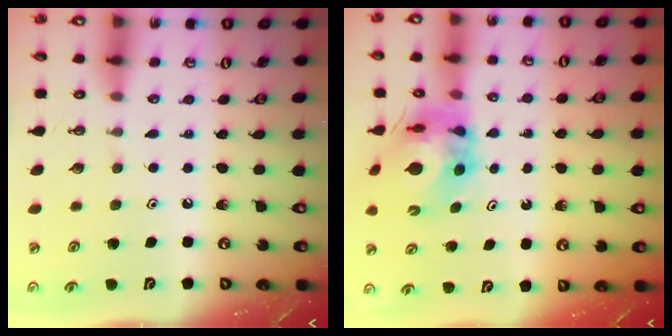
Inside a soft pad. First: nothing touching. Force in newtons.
{"total": 10.1, "press": 10.1, "slide": 1.2}